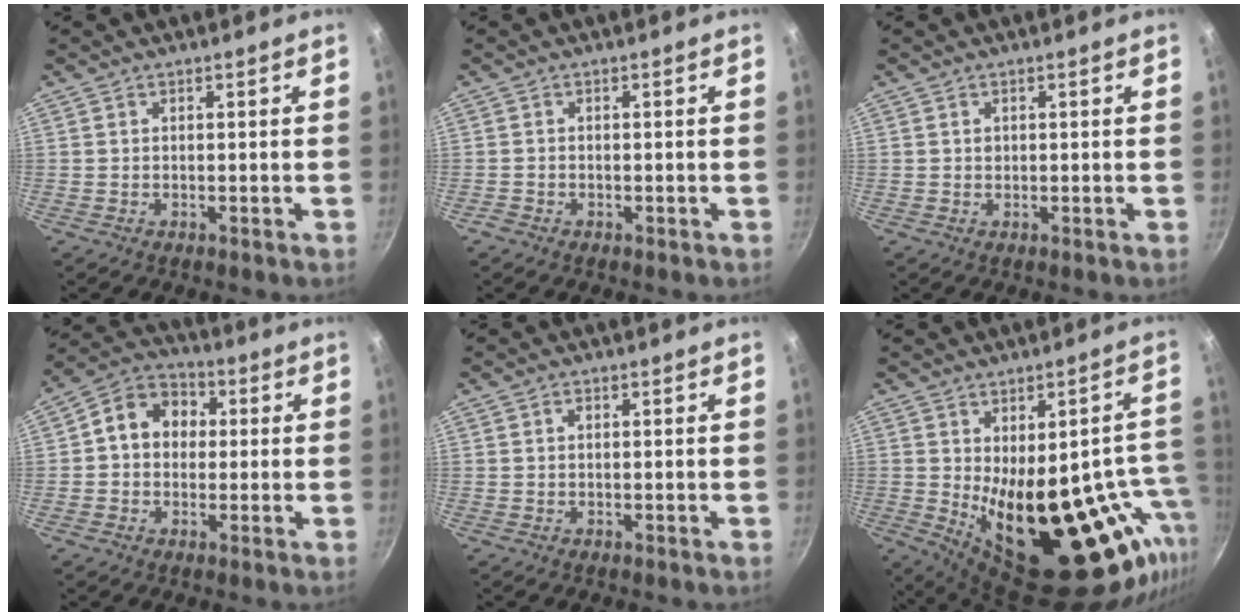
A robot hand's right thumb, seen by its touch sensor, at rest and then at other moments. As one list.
[{"total": 1.0, "force": [-0.7, 0.6, 0.3], "torque": [-0.011, 0.004, -0.014]}, {"total": 0.8, "force": [0.2, 0.7, 0.3], "torque": [-0.001, 0.001, 0.004]}, {"total": 10.1, "force": [1.1, 8.4, 5.6], "torque": [-0.057, 0.025, -0.005]}, {"total": 0.8, "force": [0.2, 0.6, 0.5], "torque": [-0.008, 0.004, 0.004]}, {"total": 25.9, "force": [-5.0, 13.4, 21.7], "torque": [-0.232, -0.025, -0.033]}]